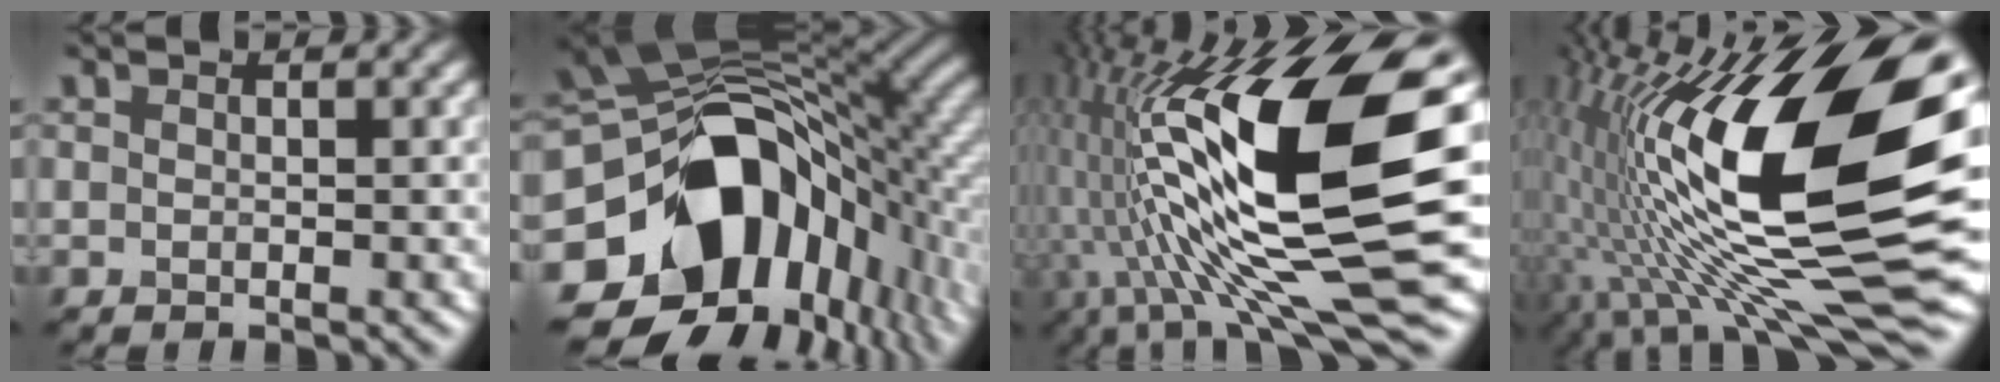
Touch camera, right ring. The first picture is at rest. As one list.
[{"total": 18.6, "force": [-5.6, 13.0, 12.1], "torque": [-0.209, -0.025, -0.074]}, {"total": 18.3, "force": [2.0, 7.1, 16.8], "torque": [-0.312, -0.004, 0.041]}, {"total": 20.1, "force": [2.7, 8.0, 18.3], "torque": [-0.318, 0.014, 0.039]}]